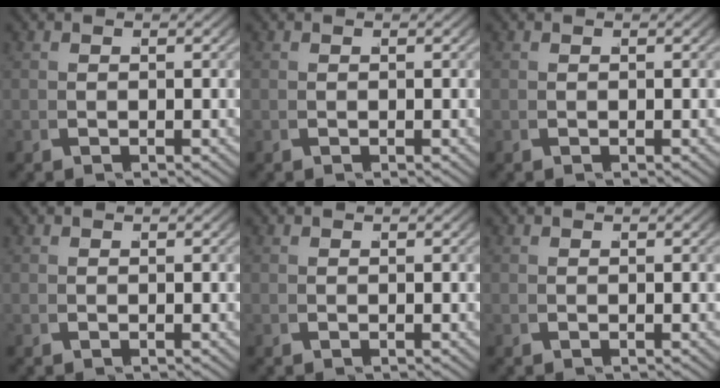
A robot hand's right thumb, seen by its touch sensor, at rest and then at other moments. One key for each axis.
{"total": 0.0}
{"total": 0.0}
{"total": 0.0}
{"total": 0.0}
{"total": 0.0}